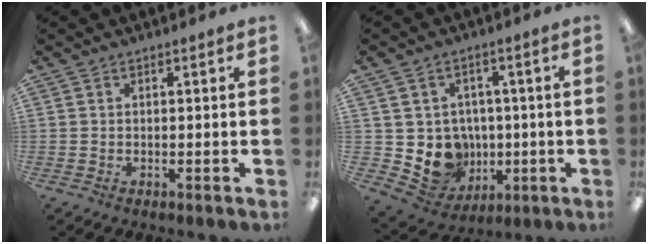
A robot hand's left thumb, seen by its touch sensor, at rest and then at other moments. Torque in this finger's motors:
{"motor_torque": [-0.52, 0.65, 0.13, -0.08, 0.02]}